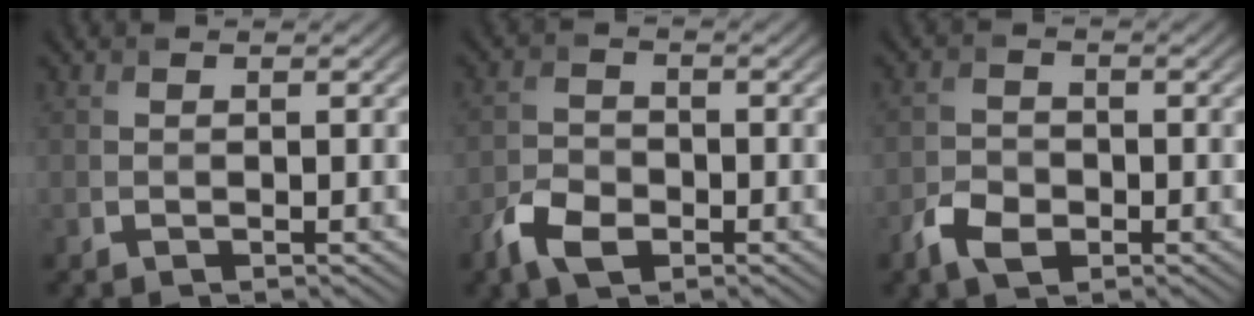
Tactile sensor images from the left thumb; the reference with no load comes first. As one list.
[{"total": 4.8, "force": [-2.8, 2.8, 2.7], "torque": [-0.059, -0.005, -0.064]}, {"total": 3.8, "force": [-2.1, 2.4, 2.1], "torque": [-0.044, -0.004, -0.047]}]